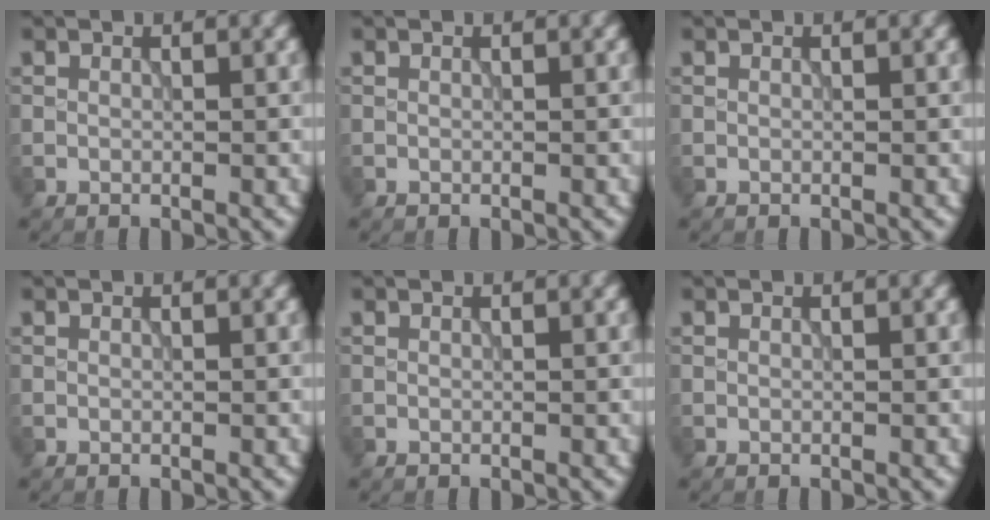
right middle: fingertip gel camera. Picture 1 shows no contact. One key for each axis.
{"total": 0.0}
{"total": 0.0}
{"total": 0.0}
{"total": 0.0}
{"total": 0.0}